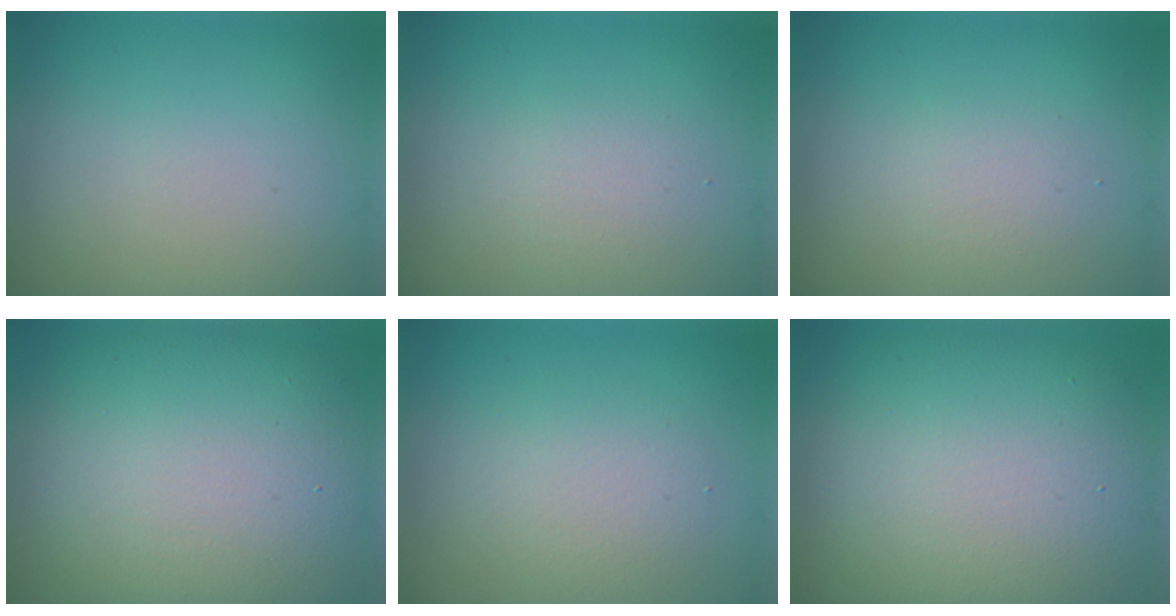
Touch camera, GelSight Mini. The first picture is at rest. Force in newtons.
{"total": 1.7, "press": 1.7, "slide": 0.1}
{"total": 1.7, "press": 1.6, "slide": 0.1}
{"total": 13.4, "press": 13.4, "slide": 0.8}
{"total": 2.9, "press": 2.9, "slide": 0.4}
{"total": 12.3, "press": 12.2, "slide": 0.9}